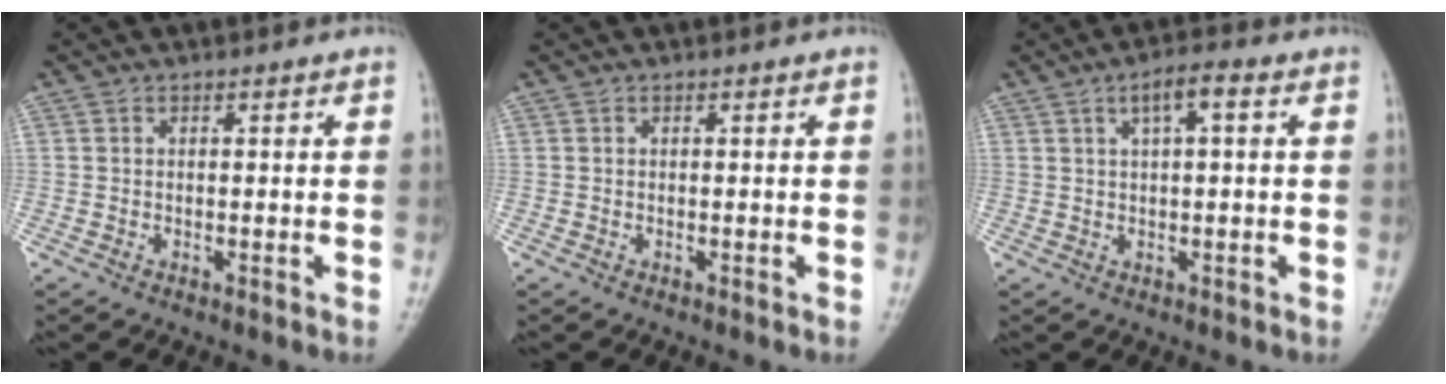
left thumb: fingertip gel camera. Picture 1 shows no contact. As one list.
[{"total": 0.0}, {"total": 4.3, "force": [1.5, 1.1, 3.8], "torque": [-0.068, 0.010, 0.025]}]